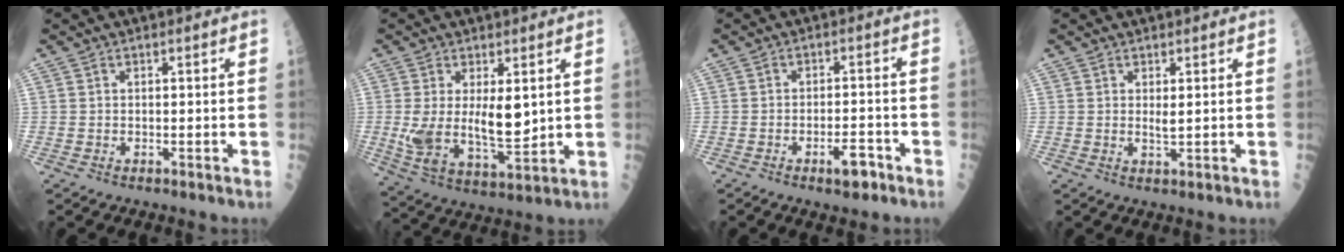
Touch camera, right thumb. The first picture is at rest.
{"total": 11.7, "force": [1.7, 5.3, 10.3], "torque": [-0.179, -0.027, 0.043]}
{"total": 4.6, "force": [-2.5, 1.6, 3.5], "torque": [-0.044, 0.017, -0.036]}
{"total": 1.4, "force": [0.5, 0.3, 1.3], "torque": [-0.023, -0.007, 0.010]}